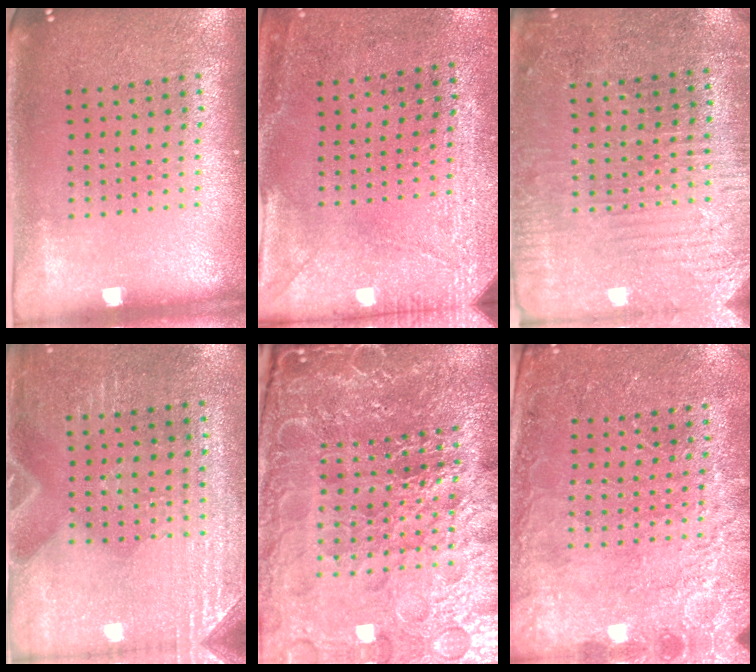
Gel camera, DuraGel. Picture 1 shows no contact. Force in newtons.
{"total": 3.0, "press": 2.3, "slide": 1.8}
{"total": 3.0, "press": 2.9, "slide": 0.7}
{"total": 2.9, "press": 2.8, "slide": 0.9}
{"total": 6.6, "press": 5.9, "slide": 3.0}
{"total": 2.5, "press": 2.5, "slide": 0.5}